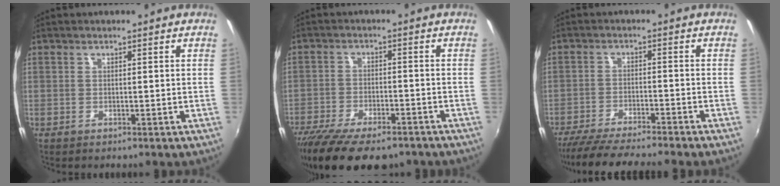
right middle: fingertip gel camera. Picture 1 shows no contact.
{"total": 17.0, "force": [-12.9, 6.1, 9.3], "torque": [-0.197, -0.047, -0.203]}
{"total": 12.1, "force": [-10.8, -0.3, 5.3], "torque": [-0.119, -0.022, -0.178]}